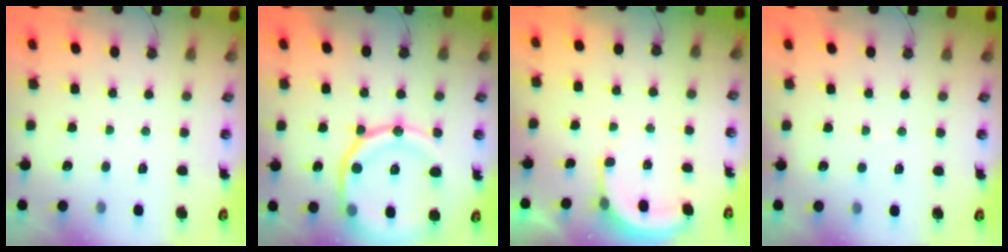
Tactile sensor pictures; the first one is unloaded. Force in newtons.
{"total": 19.6, "press": 19.5, "slide": 2.1}
{"total": 2.5, "press": 2.5, "slide": 0.4}
{"total": 3.1, "press": 3.0, "slide": 0.3}